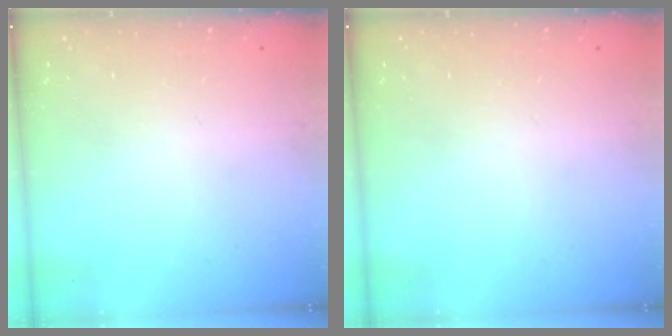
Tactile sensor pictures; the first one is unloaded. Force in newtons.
{"total": 0.0}